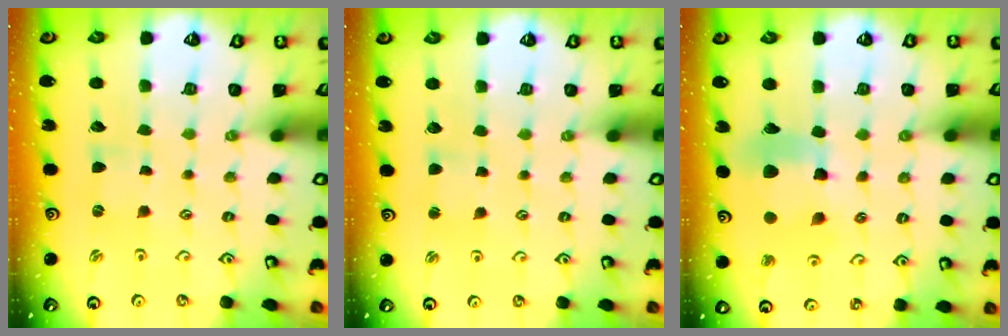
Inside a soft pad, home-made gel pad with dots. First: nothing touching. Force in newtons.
{"total": 2.7, "press": 2.7, "slide": 0.2}
{"total": 12.1, "press": 12.0, "slide": 1.5}